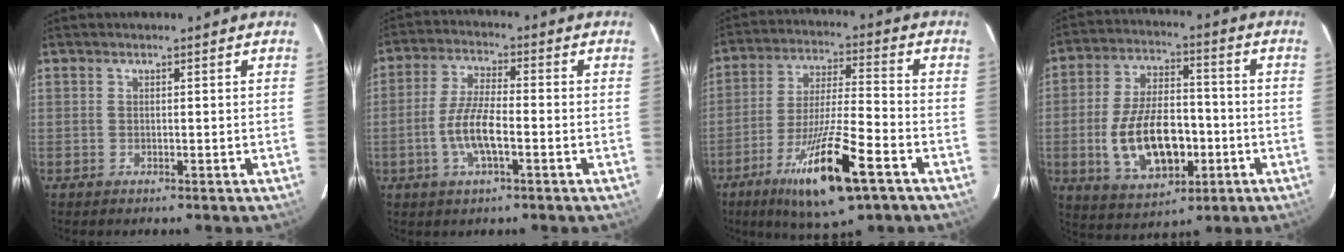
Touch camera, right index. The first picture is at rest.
{"total": 8.3, "force": [-2.6, 2.3, 7.5], "torque": [-0.156, 0.002, -0.053]}
{"total": 17.7, "force": [-9.7, 2.7, 14.6], "torque": [-0.286, -0.035, -0.174]}
{"total": 15.8, "force": [-3.8, 8.4, 12.8], "torque": [-0.259, 0.004, -0.049]}